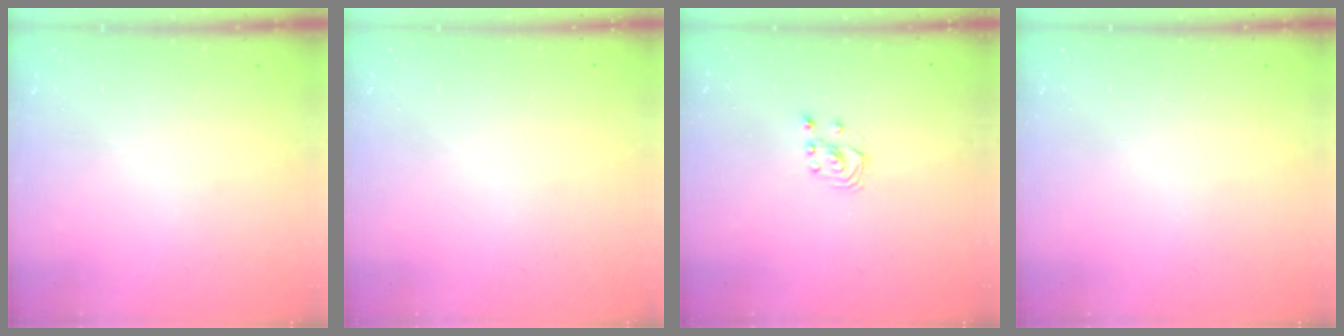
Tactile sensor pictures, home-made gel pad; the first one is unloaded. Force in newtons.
{"total": 0.0}
{"total": 1.9, "press": 1.9, "slide": 0.2}
{"total": 0.0}